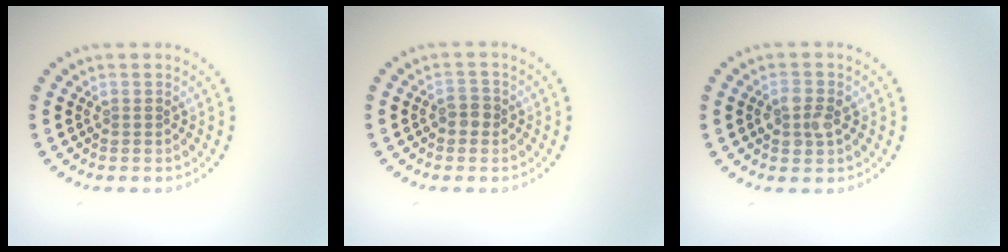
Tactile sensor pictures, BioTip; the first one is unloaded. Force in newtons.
{"total": 1.5, "press": 1.4, "slide": 0.3}
{"total": 2.1, "press": 2.1, "slide": 0.1}